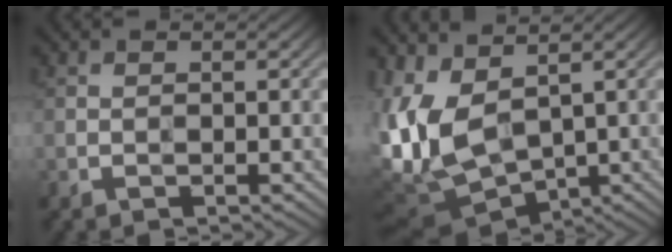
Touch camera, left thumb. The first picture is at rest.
{"total": 11.6, "force": [0.1, 6.8, 9.4], "torque": [-0.252, -0.014, 0.013]}